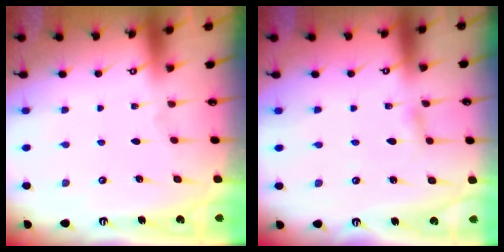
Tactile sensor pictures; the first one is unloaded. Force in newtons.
{"total": 3.4, "press": 3.4, "slide": 0.4}